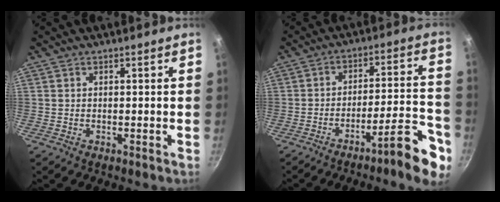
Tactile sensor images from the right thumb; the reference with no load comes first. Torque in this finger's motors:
{"motor_torque": [0.02, 0.26, 0.45, 0.18, 0.02]}